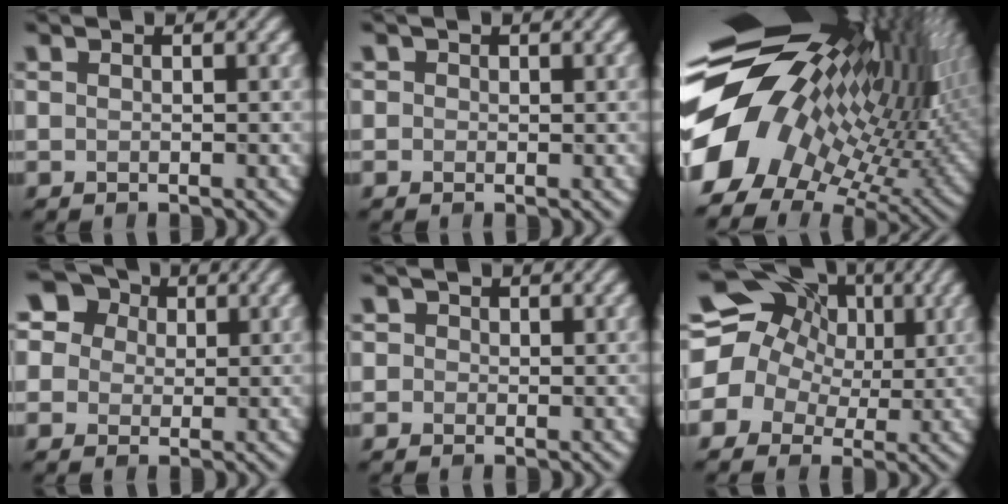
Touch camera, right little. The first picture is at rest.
{"total": 0.7, "force": [0.2, 0.6, 0.1], "torque": [0.001, -0.001, -0.003]}
{"total": 17.6, "force": [2.4, 9.7, 14.4], "torque": [-0.274, -0.007, 0.047]}
{"total": 8.7, "force": [3.9, 7.0, 3.5], "torque": [-0.079, 0.038, 0.044]}
{"total": 1.3, "force": [0.5, 1.2, 0.4], "torque": [-0.002, 0.004, 0.000]}
{"total": 15.7, "force": [5.1, 13.3, 6.8], "torque": [-0.139, 0.032, 0.064]}